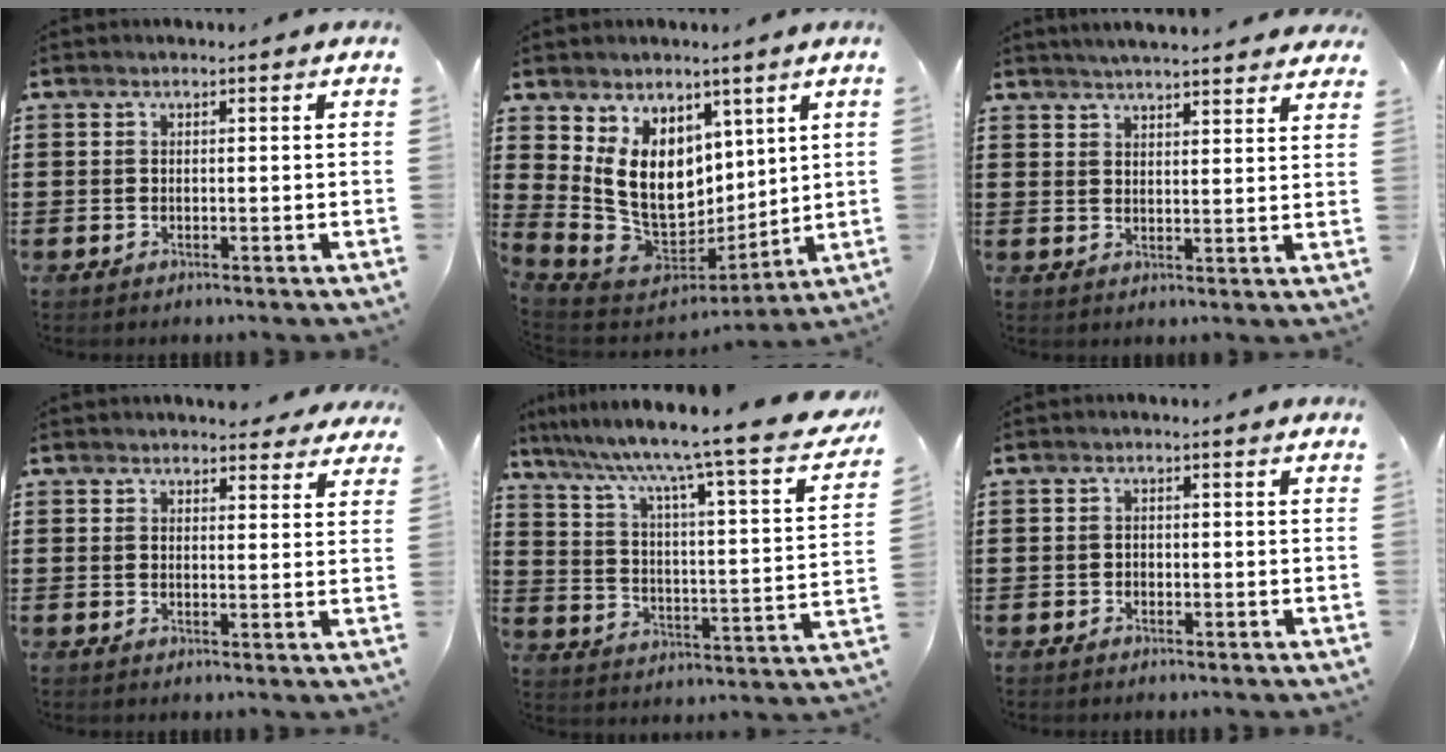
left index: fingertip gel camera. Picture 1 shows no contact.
{"total": 12.0, "force": [4.4, 8.9, 6.7], "torque": [-0.163, -0.023, 0.095]}
{"total": 3.9, "force": [3.9, -0.2, 0.6], "torque": [-0.022, -0.013, 0.070]}
{"total": 3.1, "force": [2.9, 0.6, 0.6], "torque": [-0.011, -0.007, 0.054]}
{"total": 7.8, "force": [6.1, -1.1, 4.7], "torque": [-0.115, -0.057, 0.085]}
{"total": 0.7, "force": [-0.5, 0.5, 0.1], "torque": [-0.005, 0.001, -0.012]}